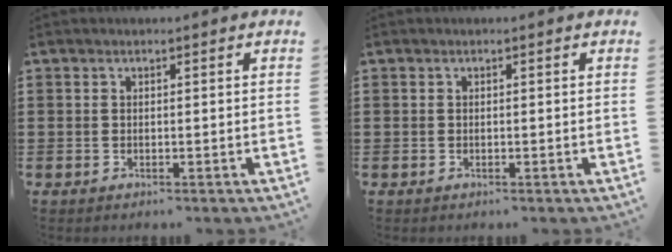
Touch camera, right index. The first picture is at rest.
{"total": 0.0}